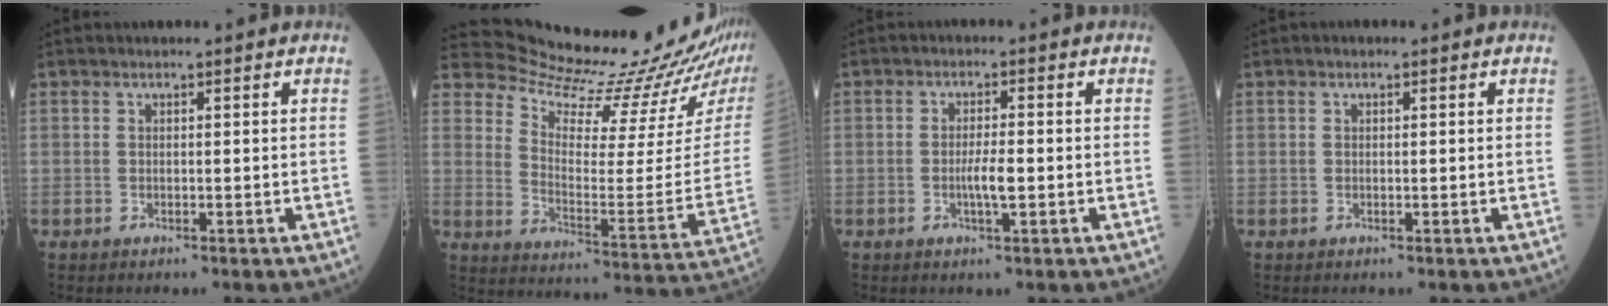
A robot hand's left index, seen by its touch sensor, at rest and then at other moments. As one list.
[{"total": 18.5, "force": [18.0, -0.8, 4.0], "torque": [-0.080, -0.125, 0.242]}, {"total": 2.9, "force": [-0.8, 0.2, 2.8], "torque": [-0.054, -0.005, -0.017]}, {"total": 0.0}]